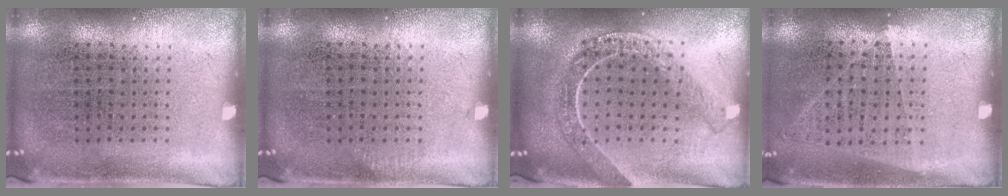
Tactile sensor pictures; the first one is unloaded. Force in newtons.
{"total": 0.6, "press": 0.6, "slide": 0.2}
{"total": 2.2, "press": 1.9, "slide": 1.1}
{"total": 1.0, "press": 0.9, "slide": 0.5}